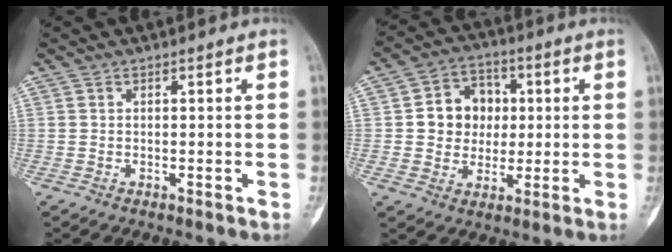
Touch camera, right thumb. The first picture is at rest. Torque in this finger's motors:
{"motor_torque": [0.64, 0.54, 0.86, 0.23, -0.04]}